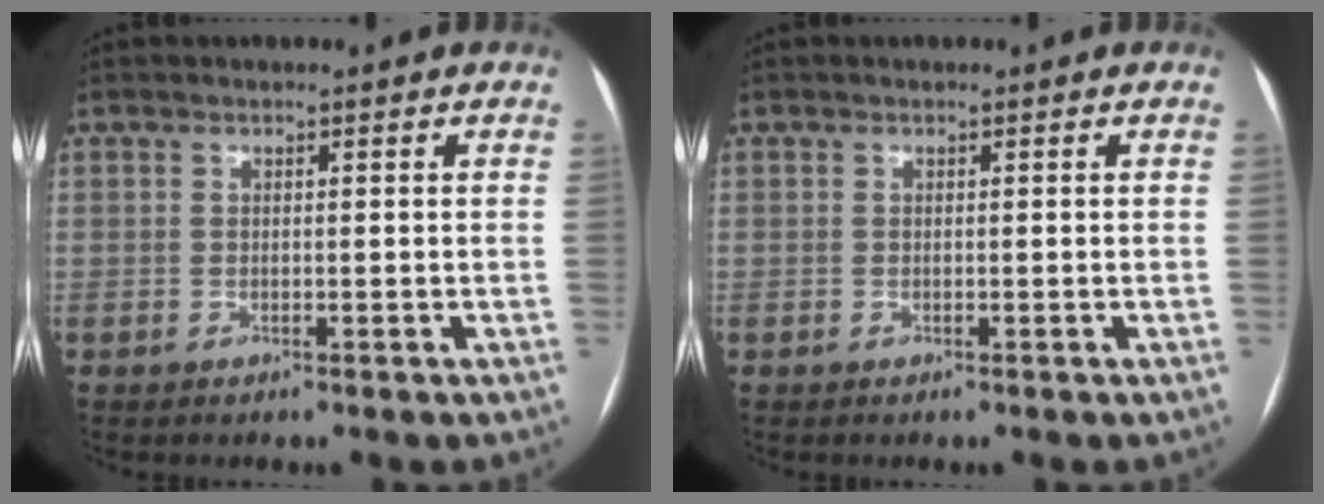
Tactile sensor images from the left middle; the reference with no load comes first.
{"total": 0.0}